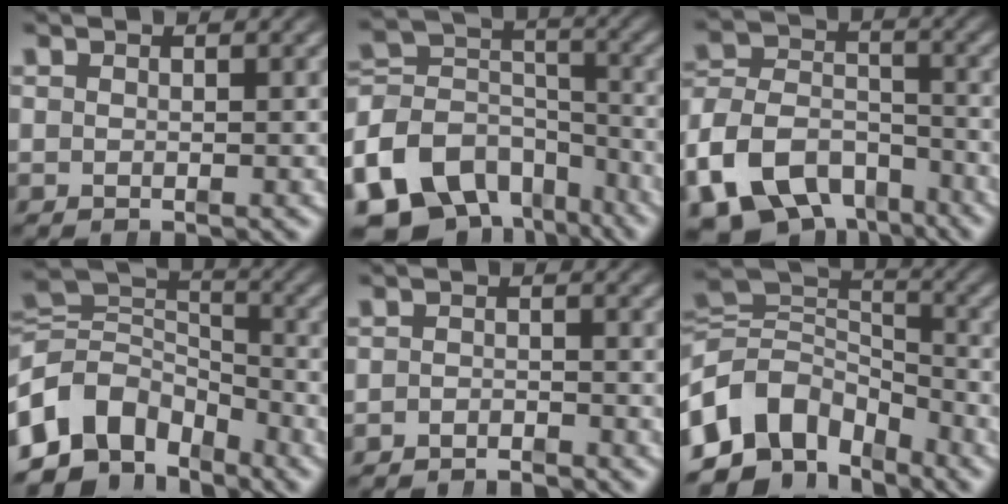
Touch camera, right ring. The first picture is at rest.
{"total": 12.4, "force": [-5.0, 9.2, 6.6], "torque": [-0.153, -0.058, -0.069]}
{"total": 13.6, "force": [-6.8, 10.4, 5.7], "torque": [-0.139, -0.069, -0.101]}
{"total": 13.7, "force": [-2.9, 11.0, 7.7], "torque": [-0.160, -0.052, -0.041]}
{"total": 2.4, "force": [-2.4, 0.3, -0.1], "torque": [0.001, -0.011, -0.039]}
{"total": 14.2, "force": [-3.2, 11.4, 7.8], "torque": [-0.168, -0.055, -0.047]}